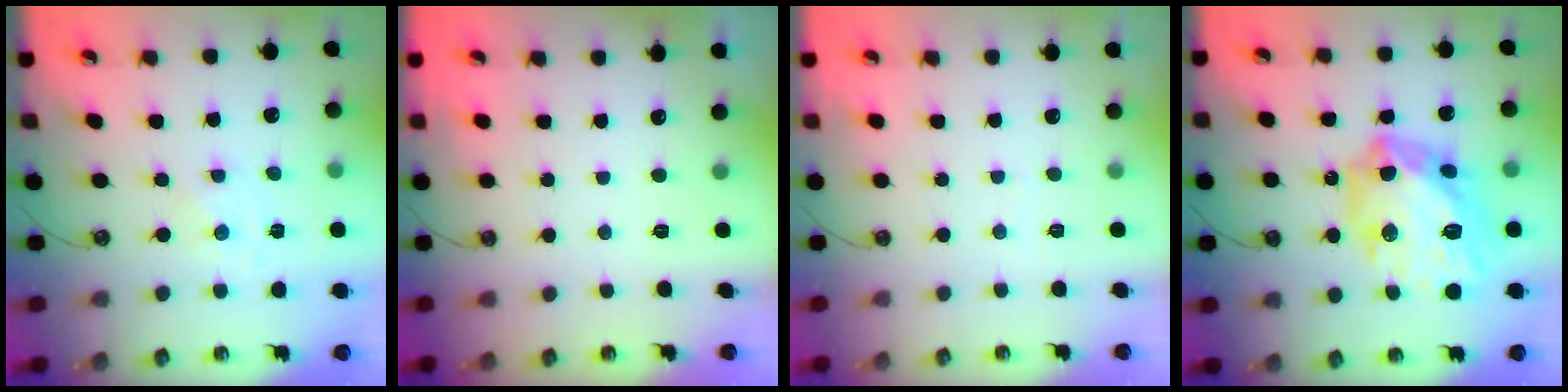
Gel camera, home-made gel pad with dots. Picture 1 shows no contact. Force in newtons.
{"total": 0.0}
{"total": 2.6, "press": 2.6, "slide": 0.4}
{"total": 25.4, "press": 25.2, "slide": 2.7}